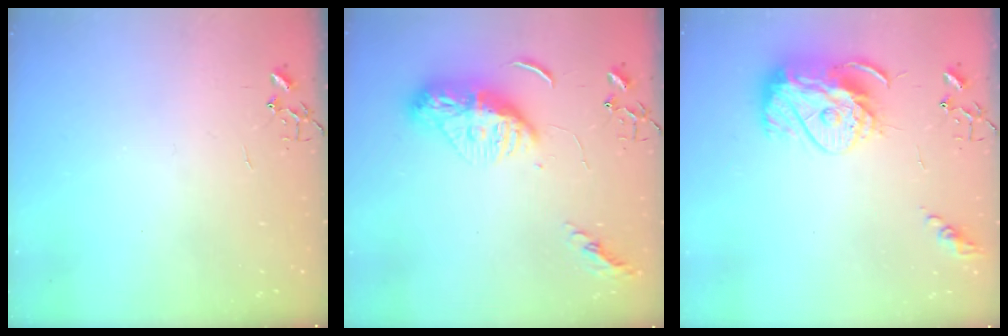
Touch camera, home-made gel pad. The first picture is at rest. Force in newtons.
{"total": 11.5, "press": 11.4, "slide": 1.2}
{"total": 14.3, "press": 14.2, "slide": 1.3}